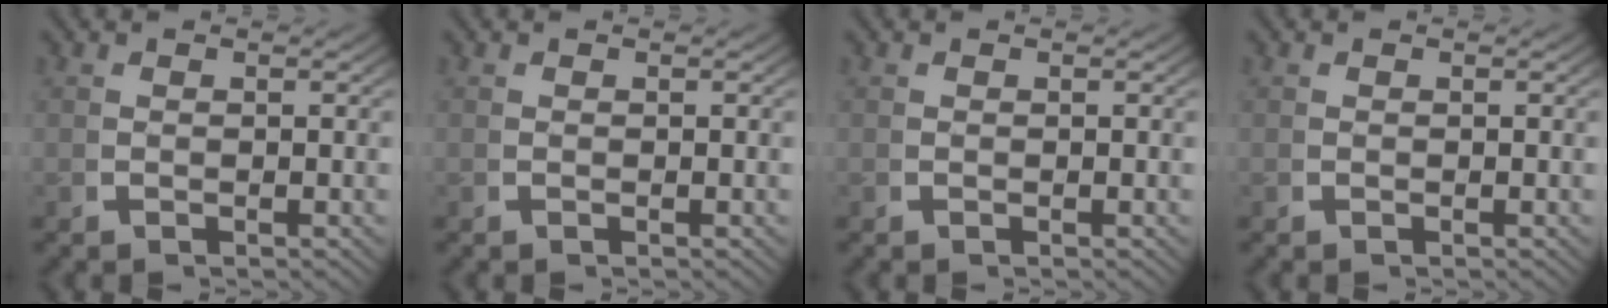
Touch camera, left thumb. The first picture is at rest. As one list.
[{"total": 0.0}, {"total": 0.0}, {"total": 0.0}]